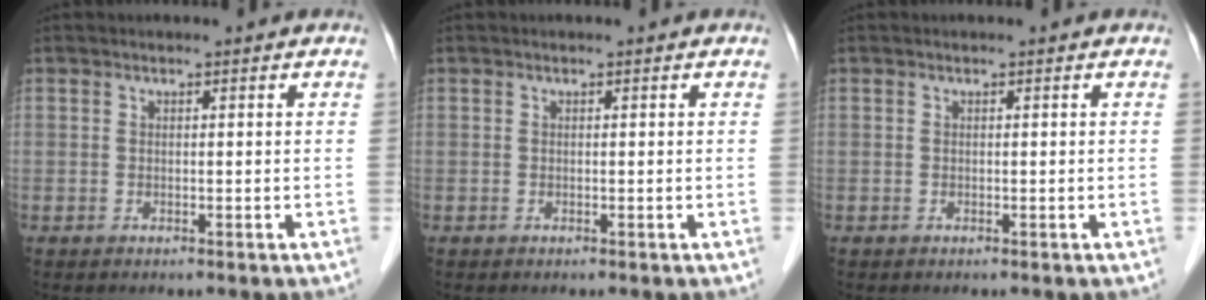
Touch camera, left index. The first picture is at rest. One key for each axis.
{"total": 0.0}
{"total": 0.0}